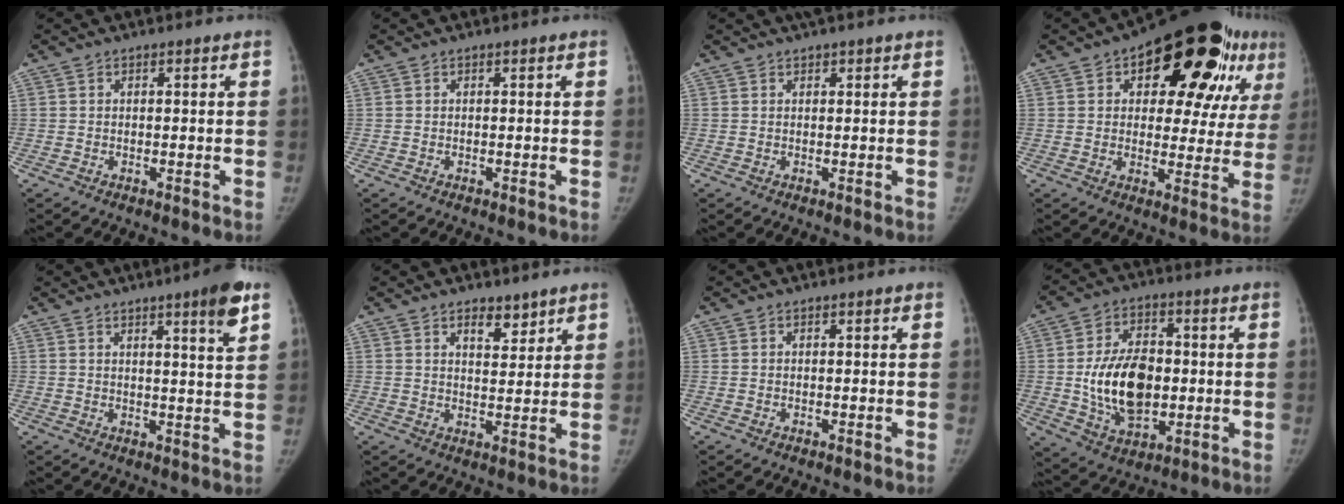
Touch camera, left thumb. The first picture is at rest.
{"total": 0.0}
{"total": 1.9, "force": [1.4, 0.5, 1.2], "torque": [-0.014, 0.009, 0.022]}
{"total": 25.0, "force": [11.4, 12.0, 18.8], "torque": [-0.204, 0.003, 0.158]}
{"total": 6.9, "force": [3.9, 0.5, 5.6], "torque": [-0.072, -0.021, 0.052]}
{"total": 4.7, "force": [3.4, 2.1, 2.5], "torque": [-0.017, -0.025, 0.055]}
{"total": 0.0}
{"total": 15.9, "force": [-0.7, 10.1, 12.2], "torque": [-0.184, 0.003, -0.002]}